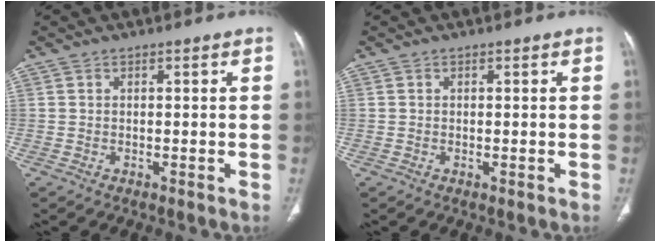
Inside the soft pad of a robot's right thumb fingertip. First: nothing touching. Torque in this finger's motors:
{"motor_torque": [-0.11, 0.29, -0.24, 0.11, 0.04]}